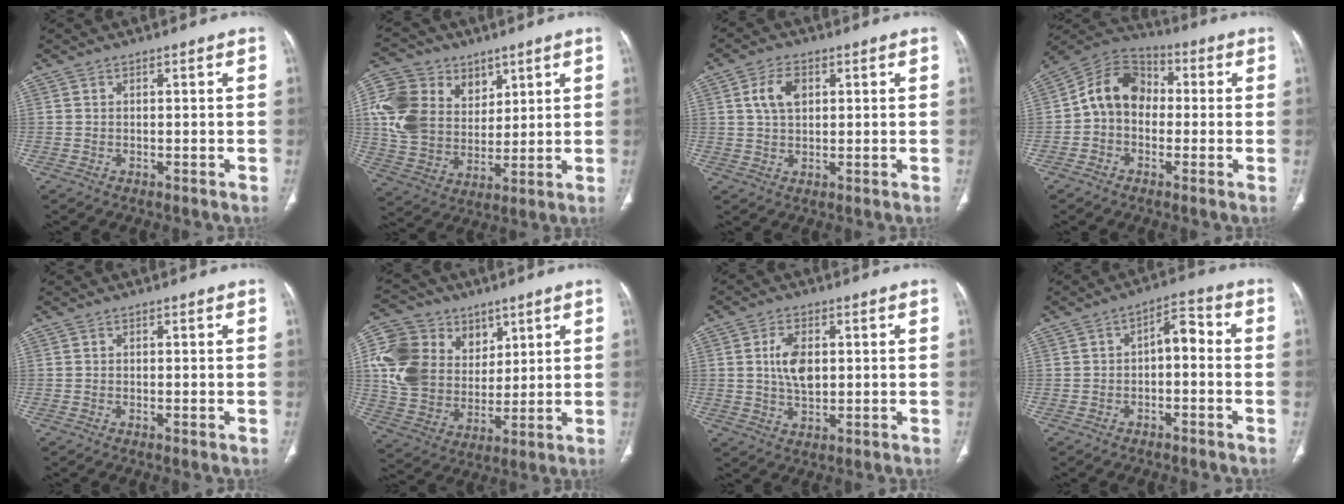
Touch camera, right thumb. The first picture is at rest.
{"total": 17.1, "force": [5.9, 13.4, 8.8], "torque": [-0.159, -0.007, 0.120]}
{"total": 5.6, "force": [1.7, 3.5, 4.0], "torque": [-0.072, 0.003, 0.032]}
{"total": 10.9, "force": [-0.3, 8.6, 6.7], "torque": [-0.095, 0.038, -0.024]}
{"total": 0.5, "force": [-0.2, 0.1, 0.5], "torque": [-0.013, -0.003, -0.003]}
{"total": 18.8, "force": [6.2, 14.9, 9.7], "torque": [-0.168, -0.003, 0.123]}
{"total": 6.9, "force": [1.1, 4.1, 5.4], "torque": [-0.094, -0.004, 0.020]}
{"total": 5.8, "force": [-0.9, 3.2, 4.8], "torque": [-0.059, 0.035, -0.022]}